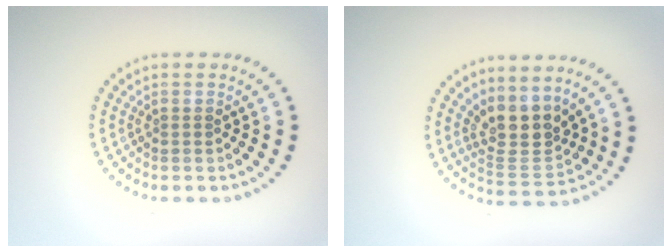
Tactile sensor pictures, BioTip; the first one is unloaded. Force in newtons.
{"total": 3.7, "press": 3.1, "slide": 2.0}